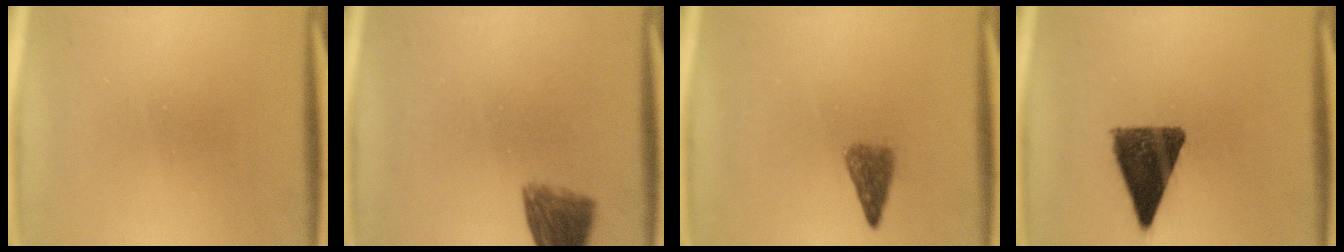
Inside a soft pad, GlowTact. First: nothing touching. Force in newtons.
{"total": 6.0}
{"total": 3.2}
{"total": 10.9}